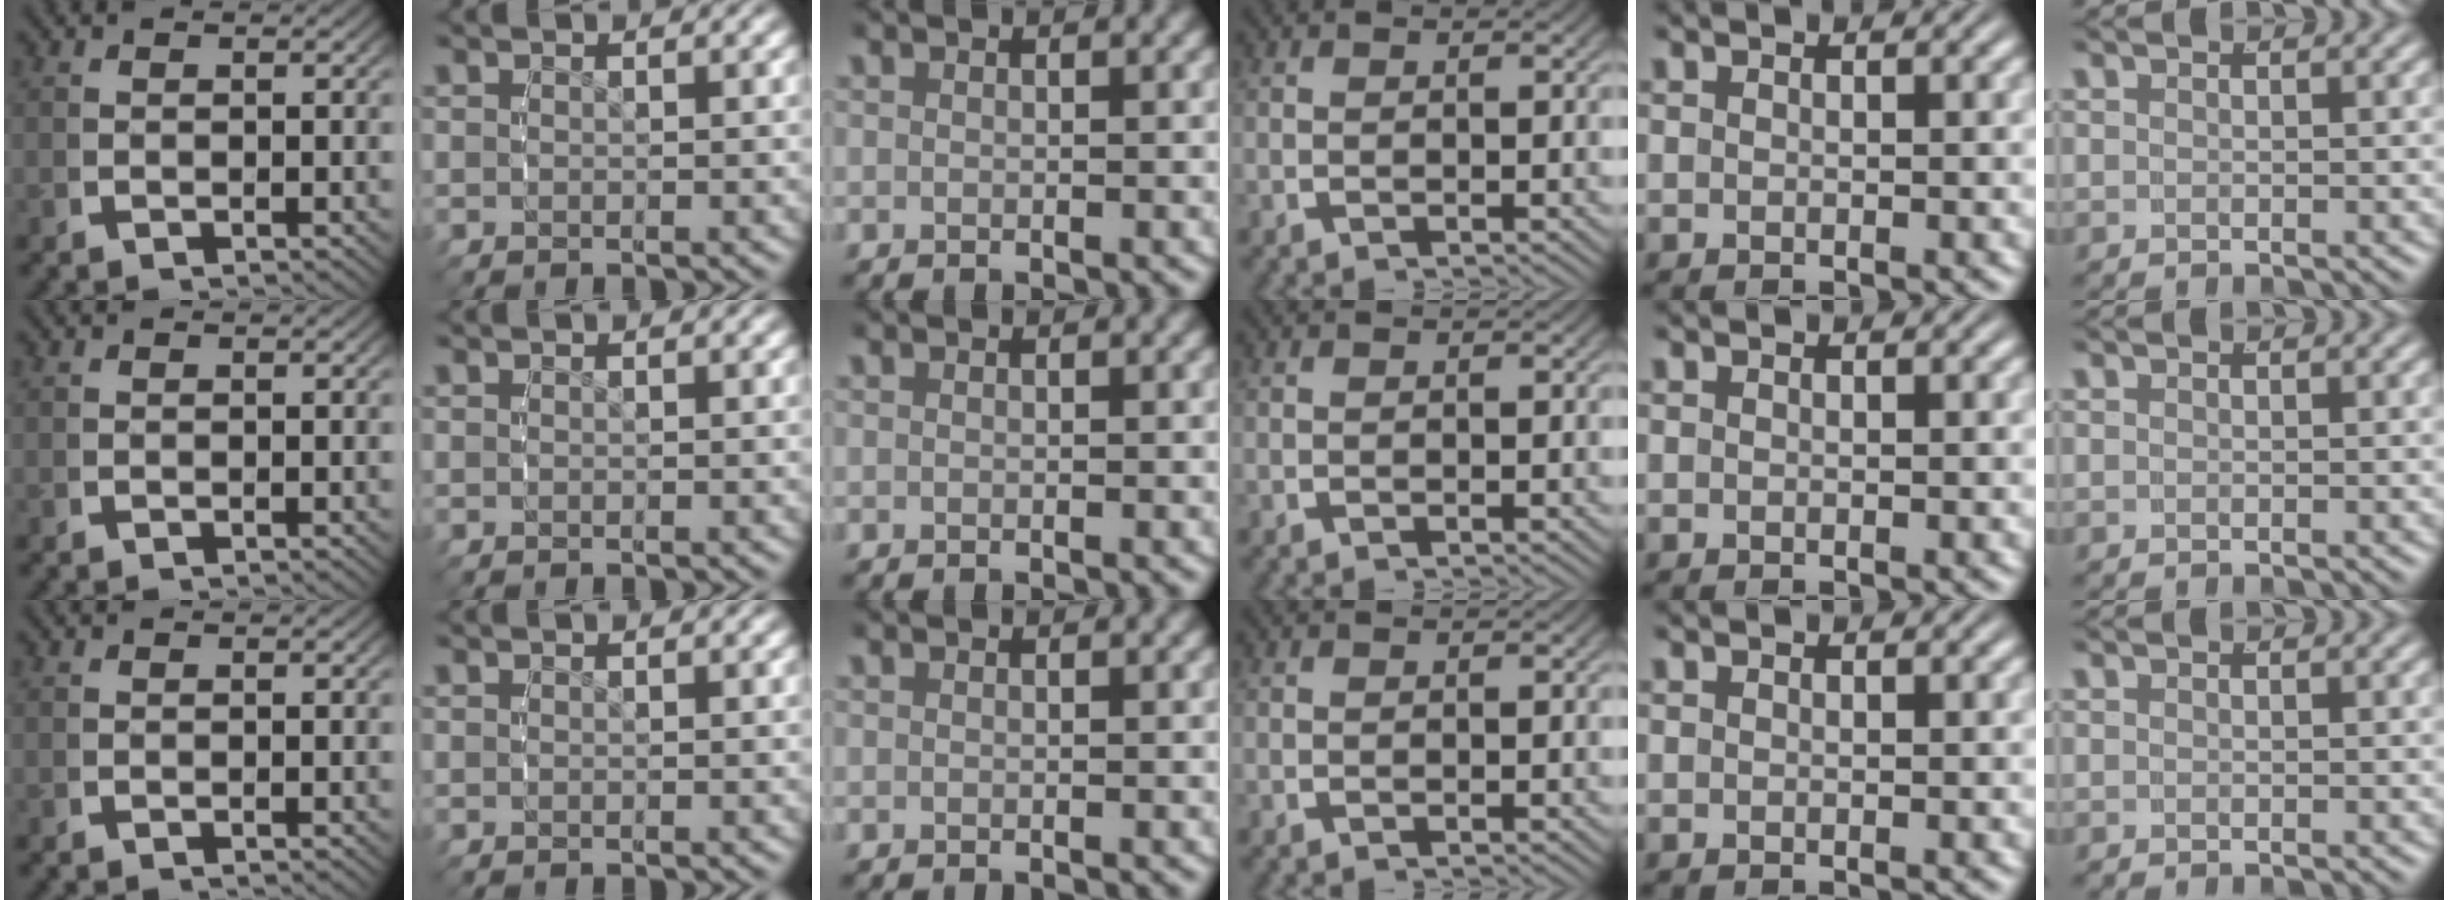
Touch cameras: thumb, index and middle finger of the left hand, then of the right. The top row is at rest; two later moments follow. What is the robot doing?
{"motion": "reach", "object": "plastic wrap"}